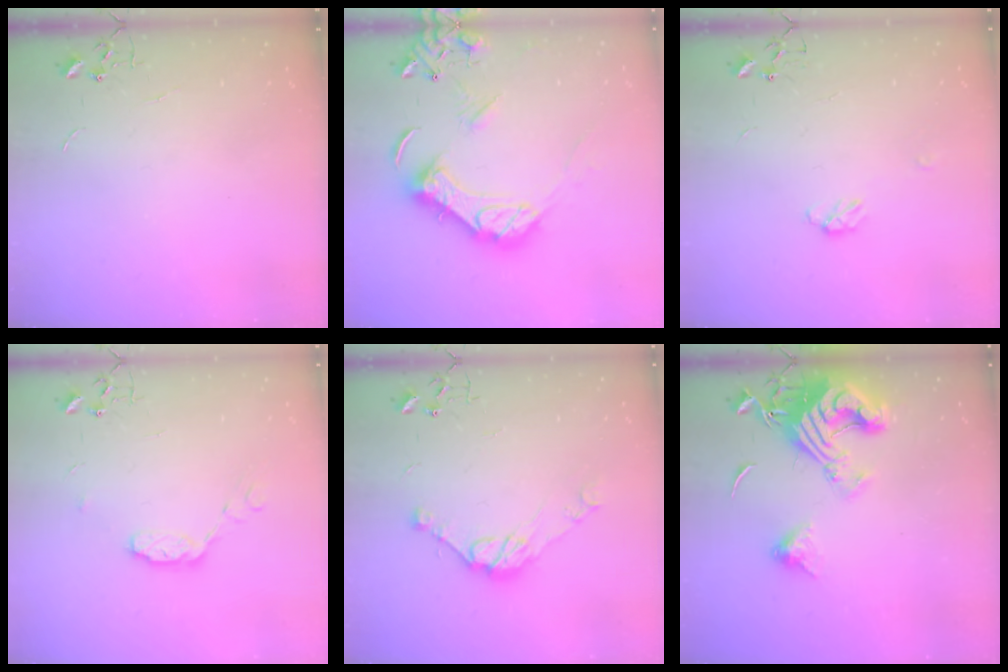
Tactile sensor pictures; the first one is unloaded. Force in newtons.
{"total": 18.5, "press": 18.3, "slide": 2.7}
{"total": 3.8, "press": 3.7, "slide": 0.4}
{"total": 8.0, "press": 8.0, "slide": 0.5}
{"total": 11.3, "press": 11.2, "slide": 0.8}
{"total": 17.6, "press": 17.5, "slide": 2.0}